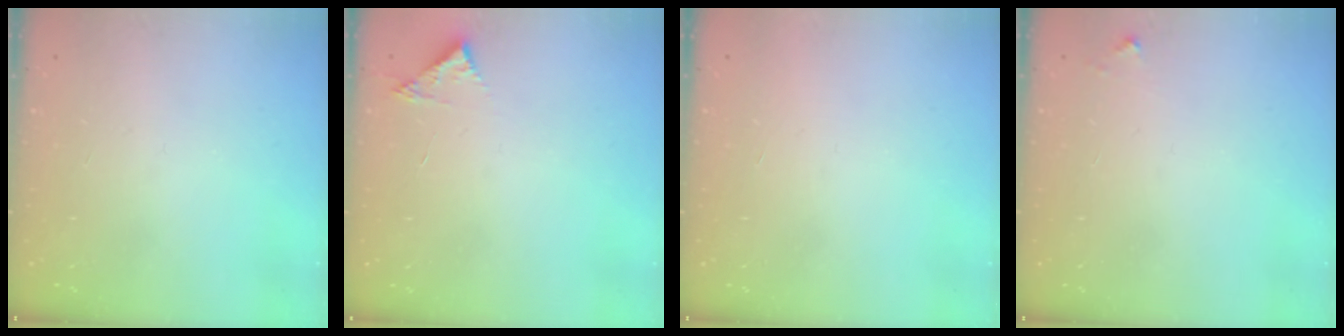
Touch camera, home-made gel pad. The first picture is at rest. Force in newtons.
{"total": 3.7, "press": 3.7, "slide": 0.1}
{"total": 1.7, "press": 1.7, "slide": 0.1}
{"total": 2.8, "press": 2.8, "slide": 0.2}